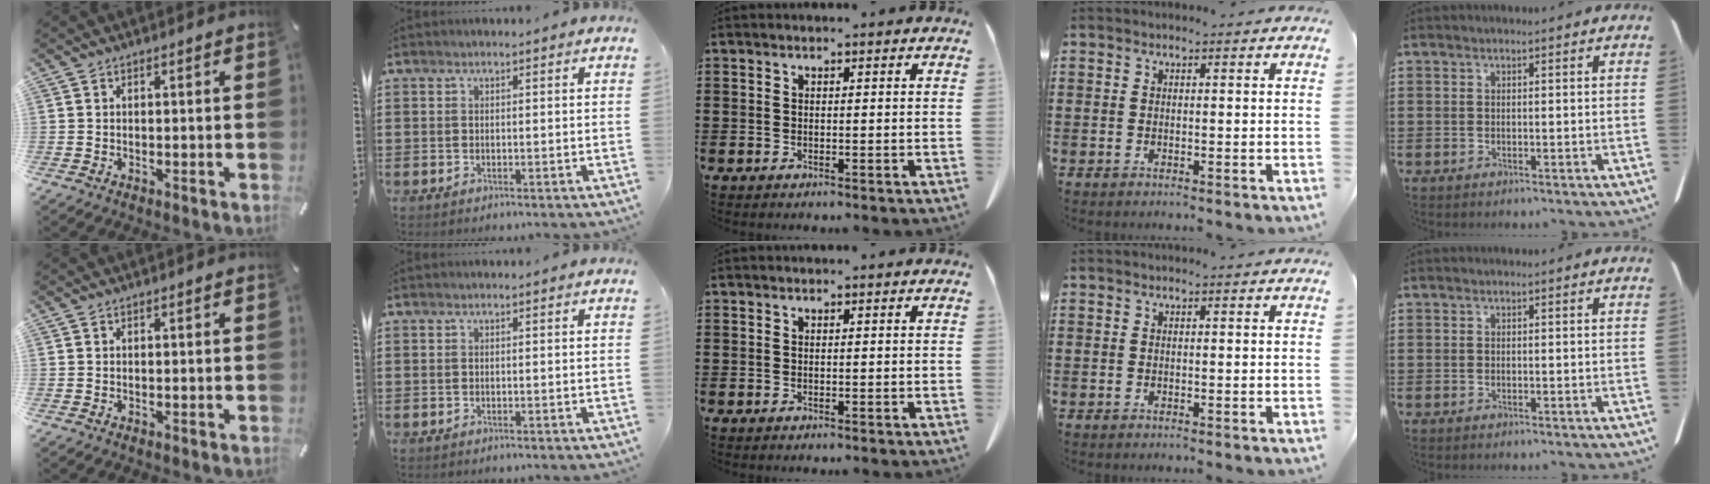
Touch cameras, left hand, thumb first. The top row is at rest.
{}